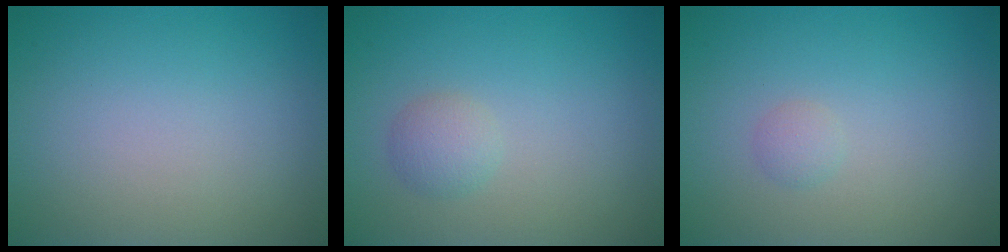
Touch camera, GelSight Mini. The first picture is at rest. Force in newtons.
{"total": 1.6, "press": 1.6, "slide": 0.0}
{"total": 0.8, "press": 0.8, "slide": 0.1}